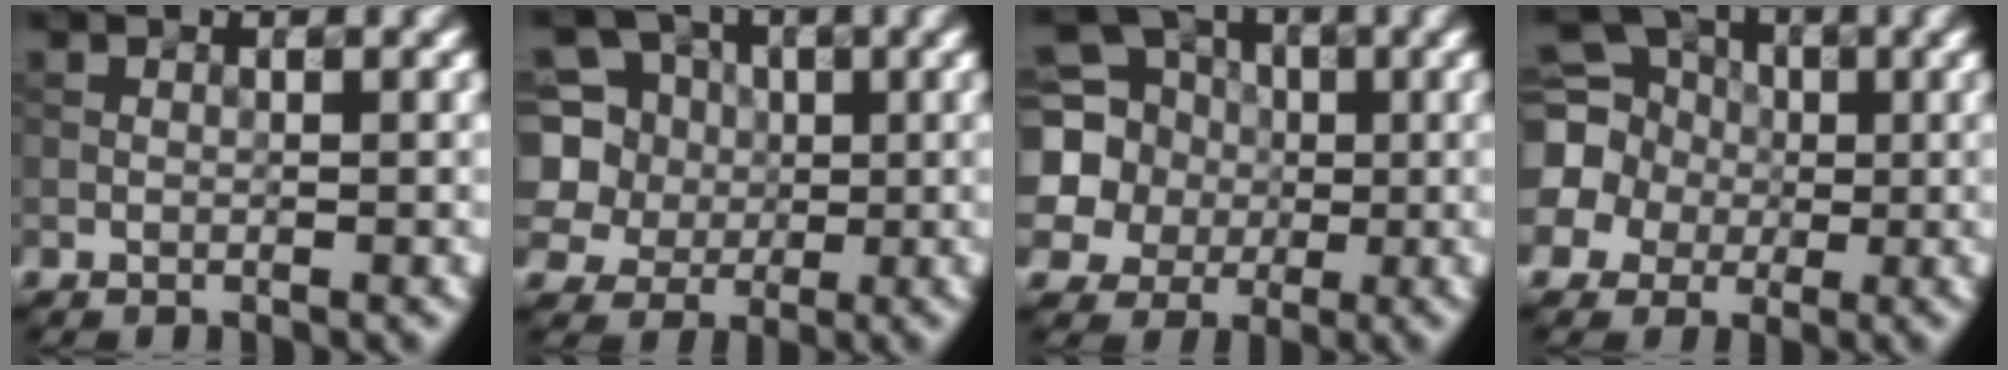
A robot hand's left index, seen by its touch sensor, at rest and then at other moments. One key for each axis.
{"total": 8.1, "fx": 1.7, "fy": 7.3, "fz": 3.1, "tx": -0.078, "ty": 0.031, "tz": 0.013}
{"total": 10.2, "fx": 1.1, "fy": 9.5, "fz": 3.7, "tx": -0.121, "ty": 0.029, "tz": -0.006}
{"total": 10.9, "fx": 1.0, "fy": 10.0, "fz": 4.2, "tx": -0.120, "ty": 0.020, "tz": -0.015}